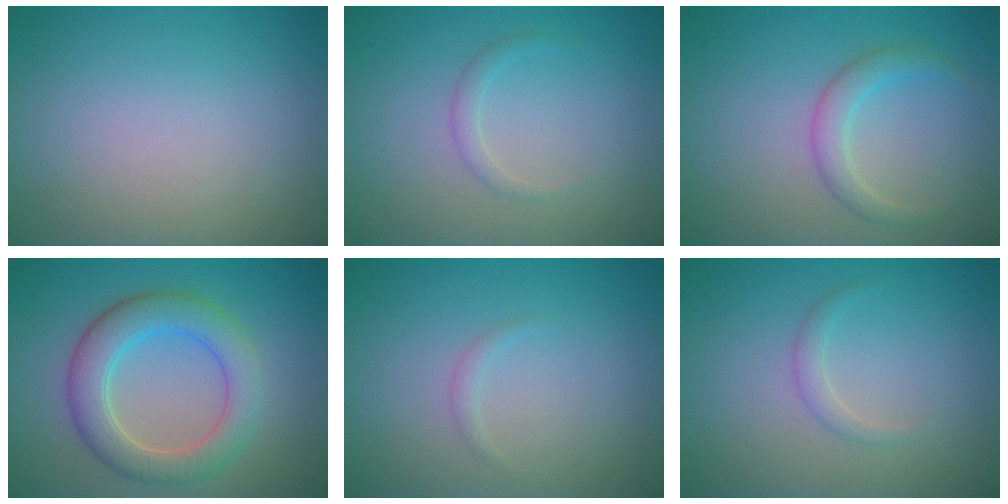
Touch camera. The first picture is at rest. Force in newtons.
{"total": 1.0, "press": 1.0, "slide": 0.1}
{"total": 2.2, "press": 2.2, "slide": 0.1}
{"total": 5.6, "press": 5.6, "slide": 0.3}
{"total": 0.7, "press": 0.7, "slide": 0.0}
{"total": 1.1, "press": 1.1, "slide": 0.1}